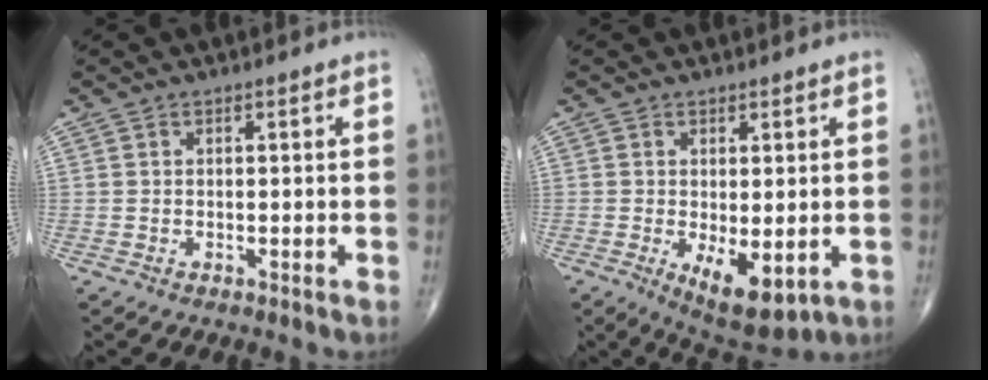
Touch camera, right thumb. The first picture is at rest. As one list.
[{"total": 8.7, "force": [-2.1, 3.8, 7.5], "torque": [-0.105, -0.019, -0.019]}]